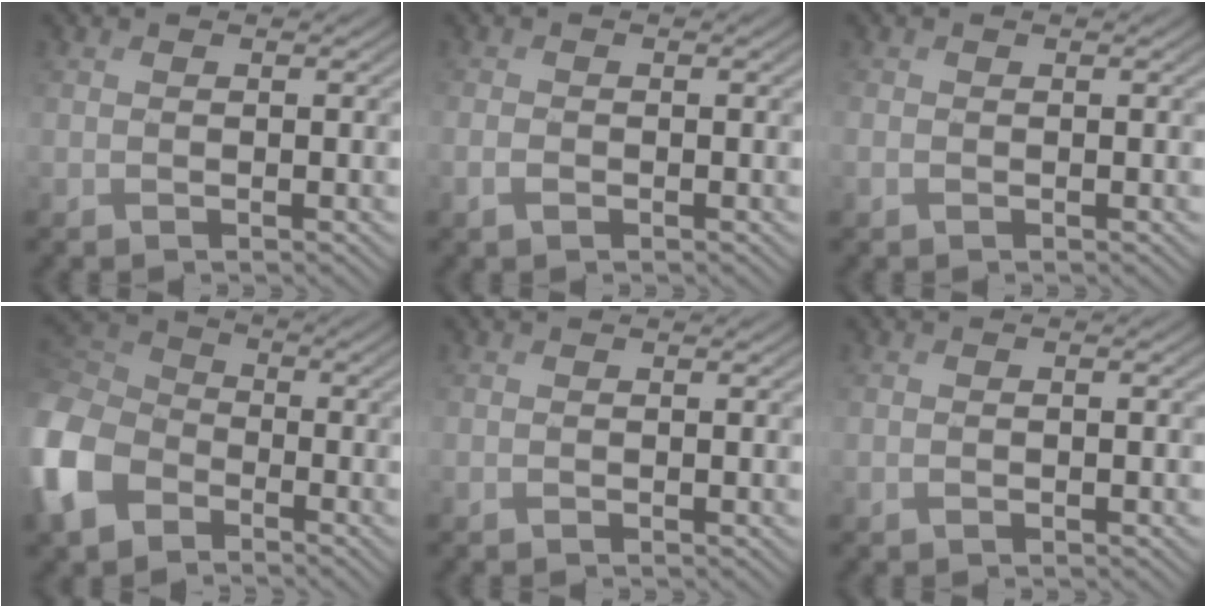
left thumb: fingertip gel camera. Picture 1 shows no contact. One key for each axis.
{"total": 1.3, "fx": -0.6, "fy": 0.7, "fz": 0.9, "tx": -0.025, "ty": 0.000, "tz": -0.013}
{"total": 0.7, "fx": -0.3, "fy": 0.5, "fz": 0.4, "tx": -0.015, "ty": -0.001, "tz": -0.006}
{"total": 11.0, "fx": -4.7, "fy": 8.1, "fz": 5.9, "tx": -0.187, "ty": -0.015, "tz": -0.114}
{"total": 0.0}
{"total": 0.6, "fx": -0.1, "fy": 0.2, "fz": 0.6, "tx": -0.013, "ty": 0.001, "tz": -0.002}